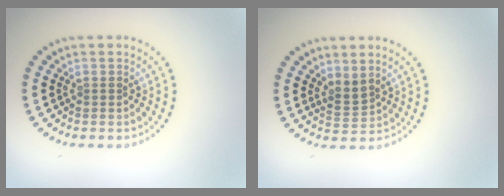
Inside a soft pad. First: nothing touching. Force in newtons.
{"total": 1.8, "press": 1.3, "slide": 1.1}